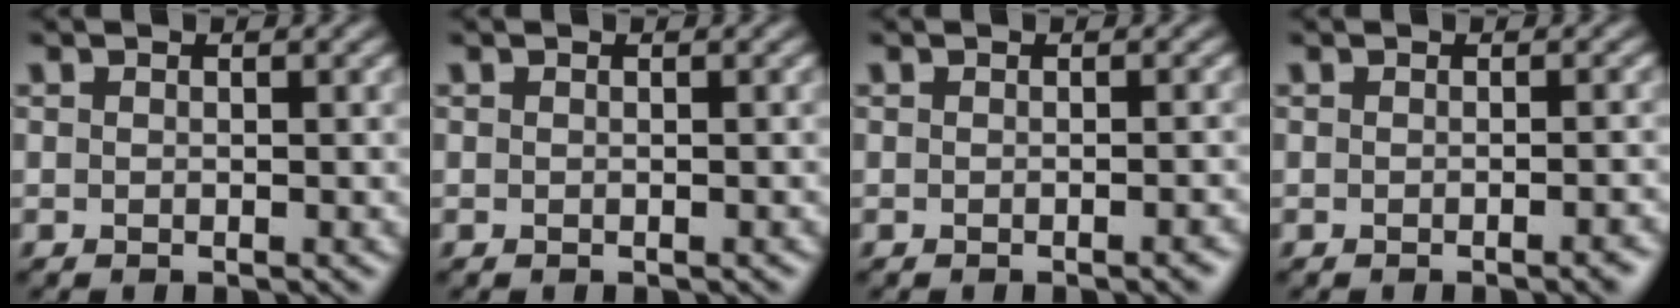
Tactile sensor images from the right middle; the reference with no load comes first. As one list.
[{"total": 0.0}, {"total": 1.1, "force": [-0.5, 0.3, 0.9], "torque": [-0.013, 0.001, -0.003]}, {"total": 1.3, "force": [-0.7, 0.4, 1.1], "torque": [-0.015, 0.001, -0.006]}]